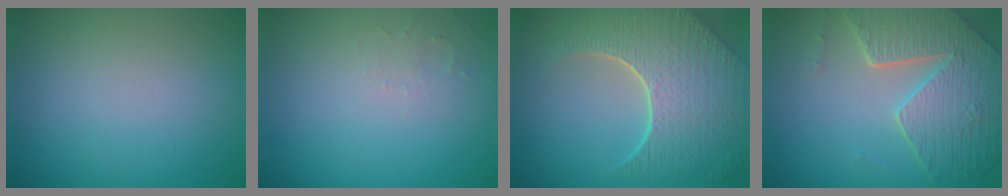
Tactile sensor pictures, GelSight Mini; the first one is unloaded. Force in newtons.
{"total": 1.2, "press": 1.2, "slide": 0.3}
{"total": 8.7, "press": 6.1, "slide": 6.1}
{"total": 7.0, "press": 5.4, "slide": 4.5}